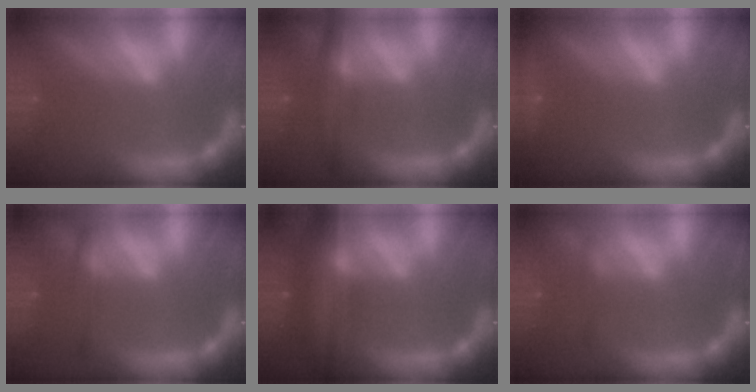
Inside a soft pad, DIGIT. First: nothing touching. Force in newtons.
{"total": 4.4}
{"total": 1.9}
{"total": 2.4}
{"total": 9.0}
{"total": 1.4}